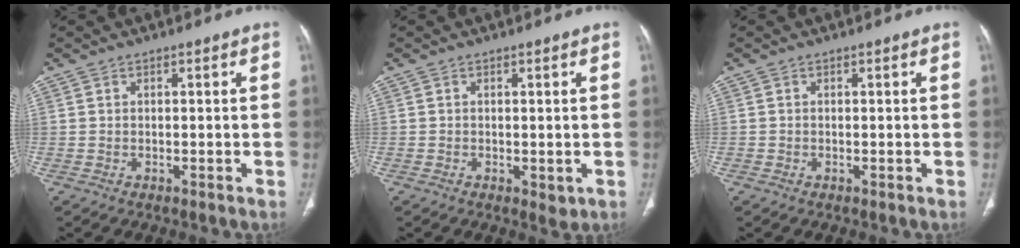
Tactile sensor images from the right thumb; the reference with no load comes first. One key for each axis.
{"total": 2.0, "fx": -0.4, "fy": 1.1, "fz": 1.6, "tx": -0.015, "ty": -0.003, "tz": -0.003}
{"total": 0.0}